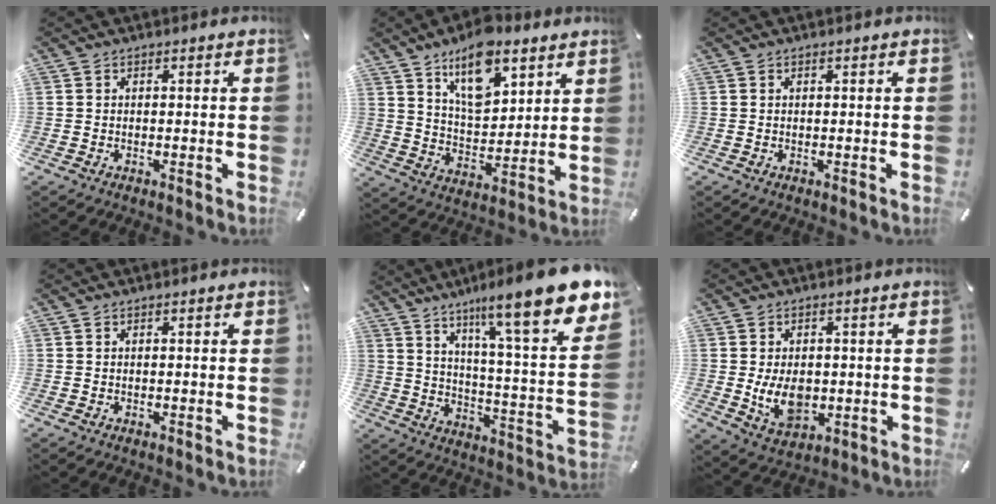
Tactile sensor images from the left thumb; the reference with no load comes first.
{"total": 14.2, "force": [9.2, 7.2, 8.1], "torque": [-0.128, -0.044, 0.162]}
{"total": 0.0}
{"total": 0.0}
{"total": 18.9, "force": [12.9, 3.4, 13.4], "torque": [-0.204, -0.102, 0.198]}
{"total": 8.8, "force": [-0.7, 6.4, 6.1], "torque": [-0.113, -0.005, -0.012]}